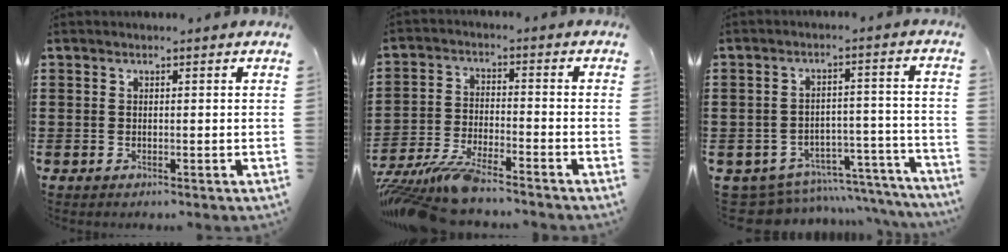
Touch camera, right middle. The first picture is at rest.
{"total": 7.6, "force": [-6.9, 0.6, 3.1], "torque": [-0.084, -0.009, -0.138]}
{"total": 6.2, "force": [-5.8, 2.0, 1.3], "torque": [-0.026, 0.019, -0.111]}